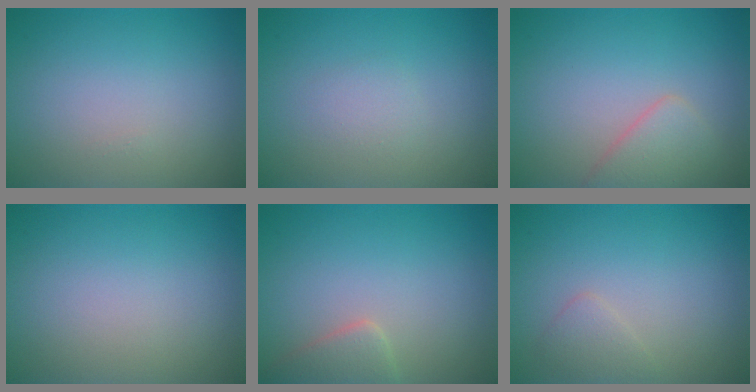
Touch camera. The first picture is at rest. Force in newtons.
{"total": 1.0, "press": 1.0, "slide": 0.0}
{"total": 2.5, "press": 2.5, "slide": 0.2}
{"total": 0.0}
{"total": 2.3, "press": 2.3, "slide": 0.1}
{"total": 1.2, "press": 1.2, "slide": 0.1}